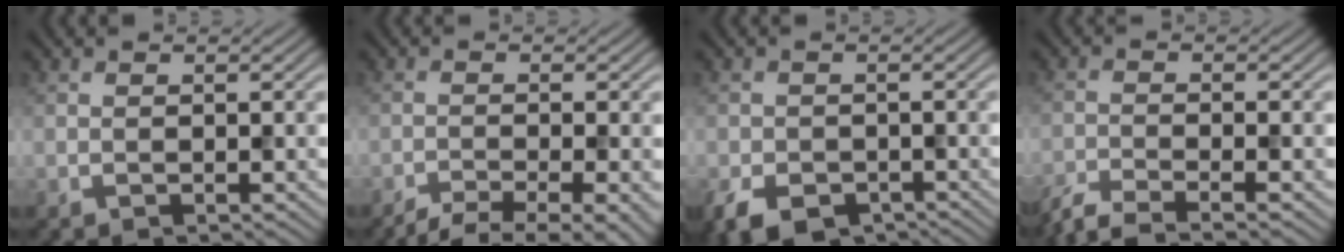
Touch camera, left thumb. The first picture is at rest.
{"total": 6.8, "force": [-5.1, 1.3, 4.3], "torque": [-0.062, -0.015, -0.080]}
{"total": 5.2, "force": [-3.2, 3.3, 2.6], "torque": [-0.049, -0.017, -0.058]}
{"total": 5.2, "force": [-4.3, 0.7, 3.0], "torque": [-0.054, -0.009, -0.089]}